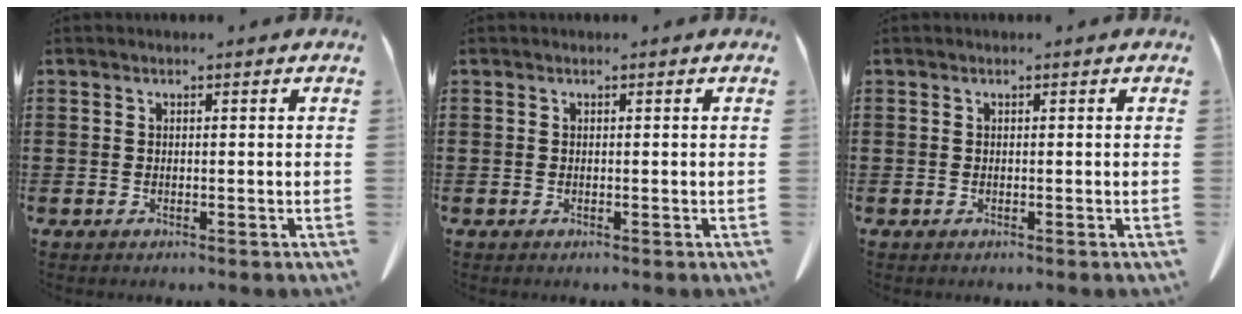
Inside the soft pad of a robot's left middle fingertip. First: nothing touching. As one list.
[{"total": 0.0}, {"total": 0.0}]